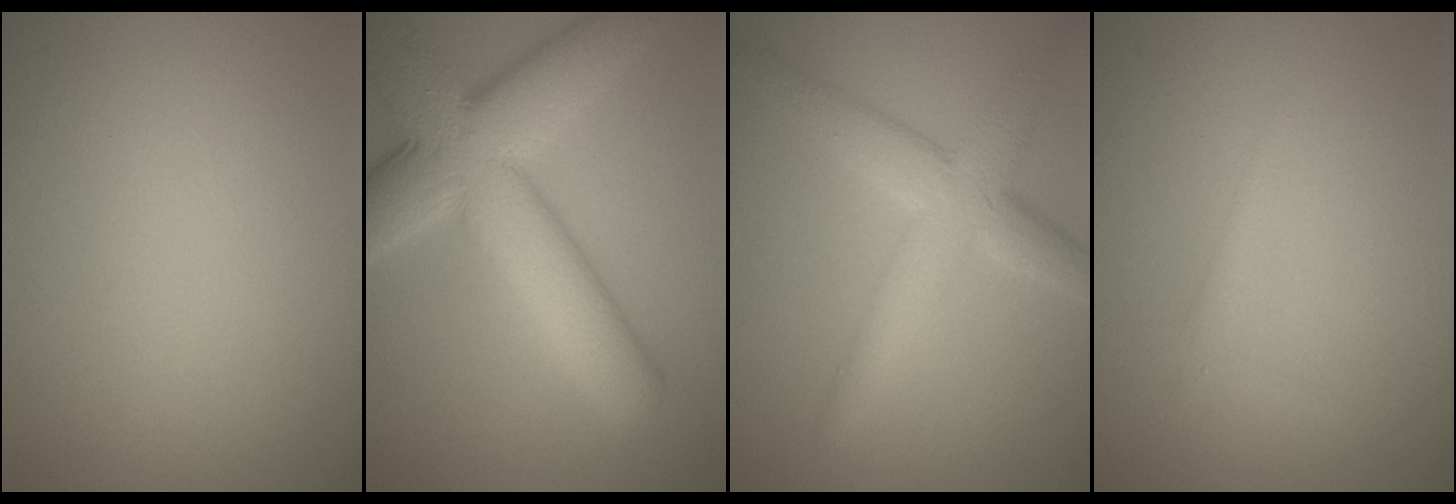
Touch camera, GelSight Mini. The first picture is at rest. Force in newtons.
{"total": 10.2, "press": 10.2, "slide": 0.2}
{"total": 5.0, "press": 5.0, "slide": 0.2}
{"total": 0.9, "press": 0.9, "slide": 0.1}